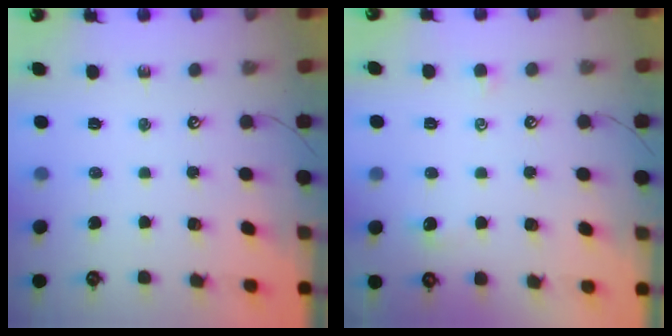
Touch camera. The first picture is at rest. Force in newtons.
{"total": 0.8, "press": 0.7, "slide": 0.5}